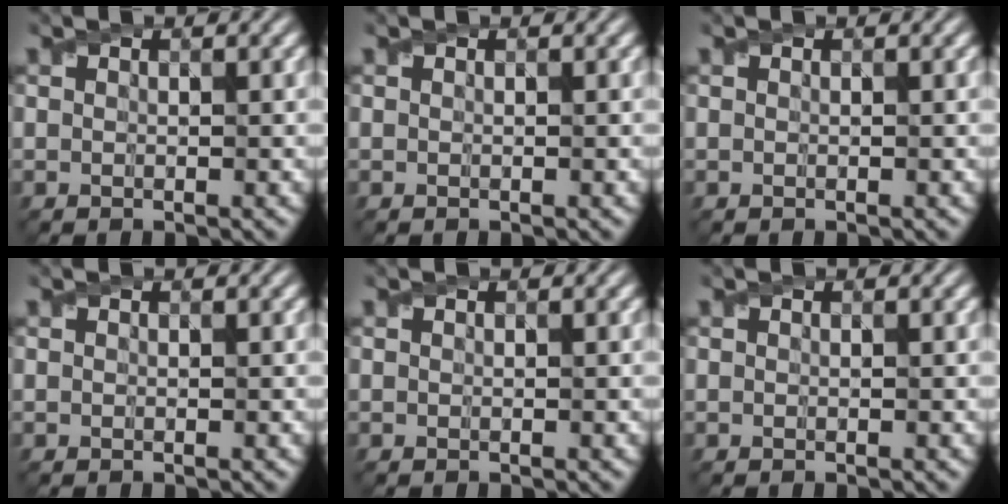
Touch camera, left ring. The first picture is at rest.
{"total": 0.0}
{"total": 0.0}
{"total": 0.0}
{"total": 0.0}
{"total": 0.0}